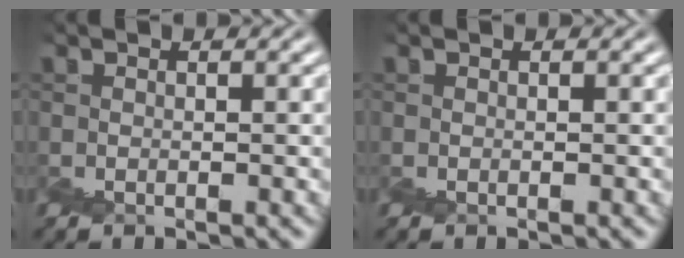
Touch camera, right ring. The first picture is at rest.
{"total": 0.0}